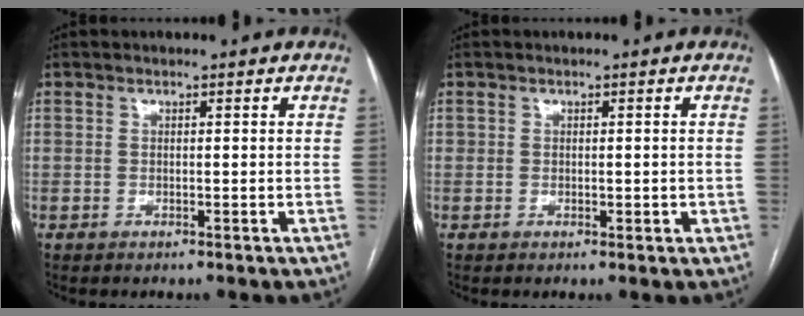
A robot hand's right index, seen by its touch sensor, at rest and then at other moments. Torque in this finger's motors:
{"motor_torque": [-0.16, 0.15, 0.00, 0.01]}